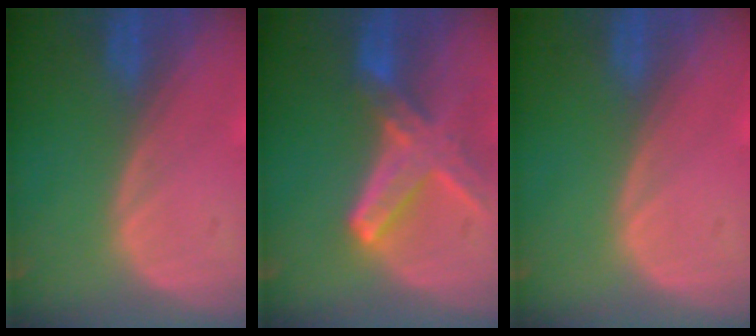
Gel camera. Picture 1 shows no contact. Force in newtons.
{"total": 8.2, "press": 7.2, "slide": 4.0}
{"total": 0.0}